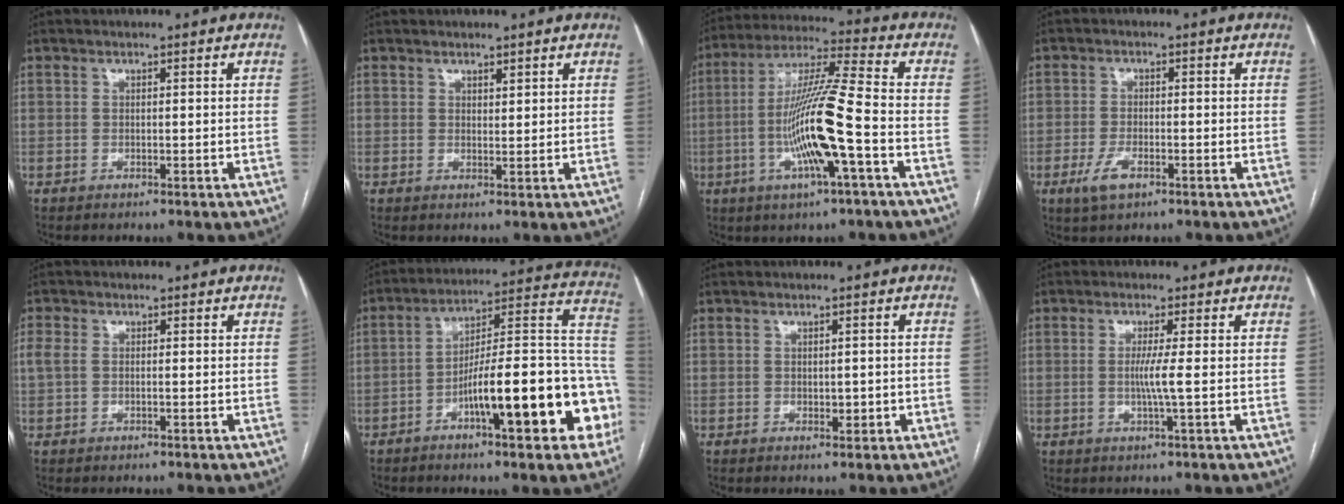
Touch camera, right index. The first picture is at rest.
{"total": 1.4, "force": [1.2, 0.5, 0.7], "torque": [-0.011, -0.003, 0.019]}
{"total": 14.7, "force": [-3.5, 0.0, 14.2], "torque": [-0.273, 0.000, -0.070]}
{"total": 4.0, "force": [-2.0, 1.7, 3.0], "torque": [-0.067, -0.003, -0.035]}
{"total": 2.4, "force": [0.1, 1.4, 1.9], "torque": [-0.056, 0.015, 0.004]}
{"total": 20.8, "force": [-7.2, 3.5, 19.2], "torque": [-0.209, 0.036, -0.098]}
{"total": 1.7, "force": [-0.3, 0.9, 1.5], "torque": [-0.022, -0.001, 0.001]}
{"total": 3.2, "force": [-0.2, -0.8, 3.1], "torque": [-0.061, -0.005, -0.004]}